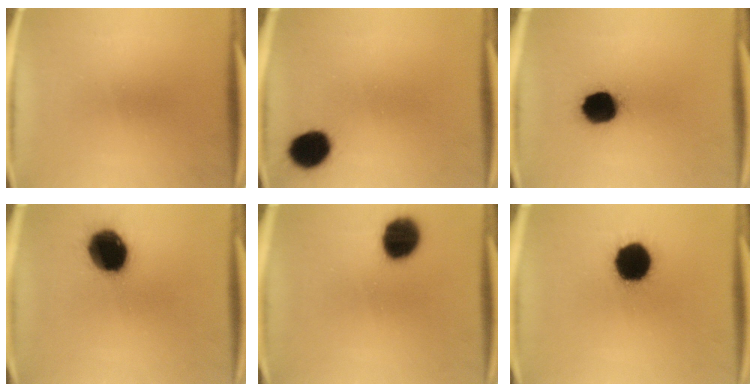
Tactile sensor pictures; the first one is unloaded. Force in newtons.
{"total": 9.2}
{"total": 12.8}
{"total": 16.8}
{"total": 12.0}
{"total": 16.9}